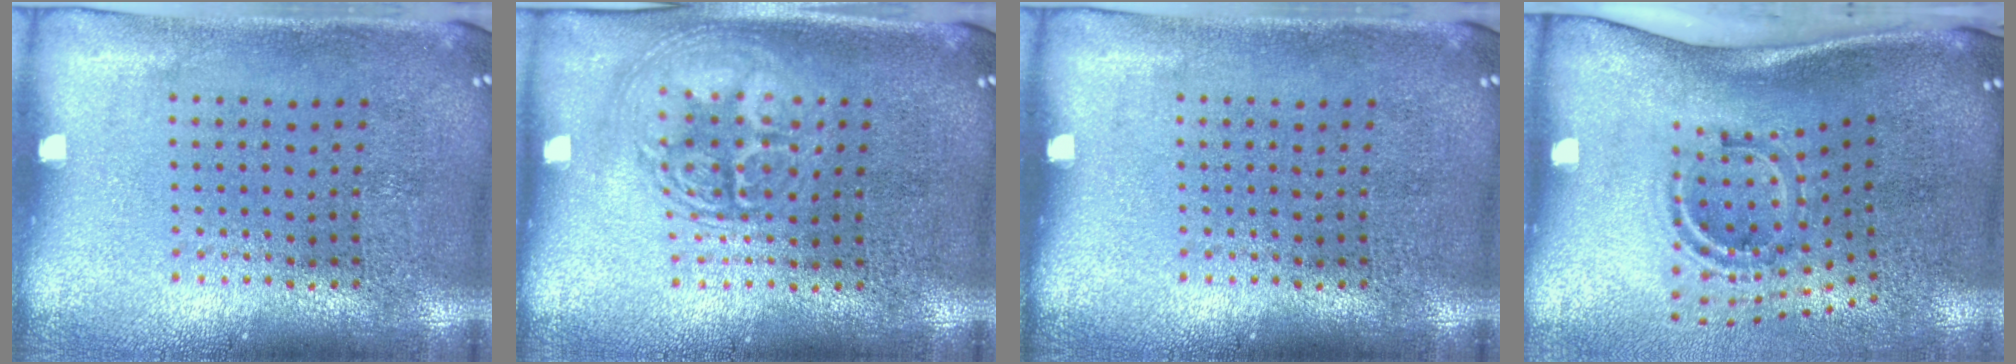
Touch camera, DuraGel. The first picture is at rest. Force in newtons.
{"total": 3.0, "press": 3.0, "slide": 0.4}
{"total": 0.0}
{"total": 2.0, "press": 1.2, "slide": 1.7}